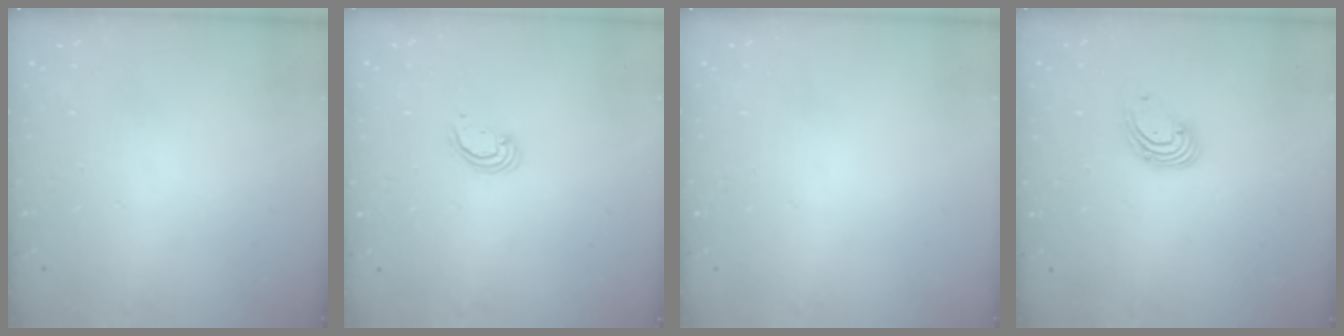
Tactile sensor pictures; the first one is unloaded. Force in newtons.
{"total": 2.4, "press": 2.4, "slide": 0.3}
{"total": 0.0}
{"total": 3.7, "press": 3.7, "slide": 0.4}